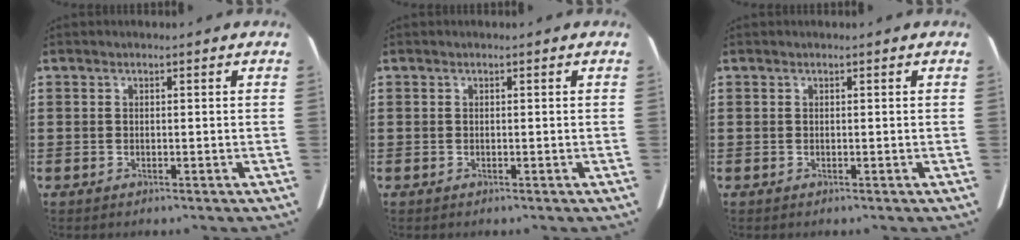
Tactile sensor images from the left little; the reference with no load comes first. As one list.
[{"total": 0.0}, {"total": 0.0}]